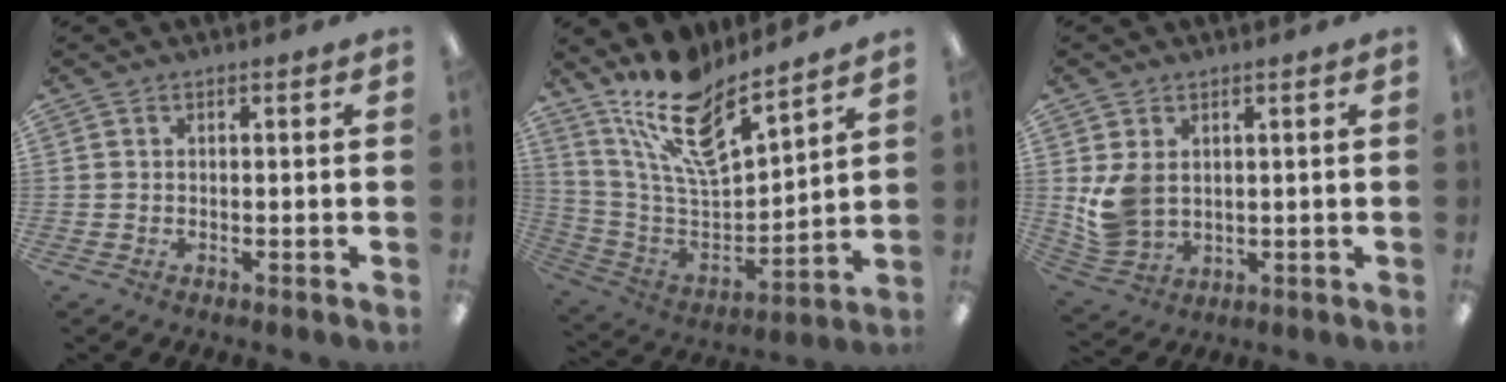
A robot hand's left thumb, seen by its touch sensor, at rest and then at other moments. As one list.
[{"total": 18.3, "force": [14.0, 5.8, 10.1], "torque": [-0.201, -0.093, 0.249]}, {"total": 7.9, "force": [1.6, 5.8, 5.1], "torque": [-0.114, -0.001, 0.034]}]